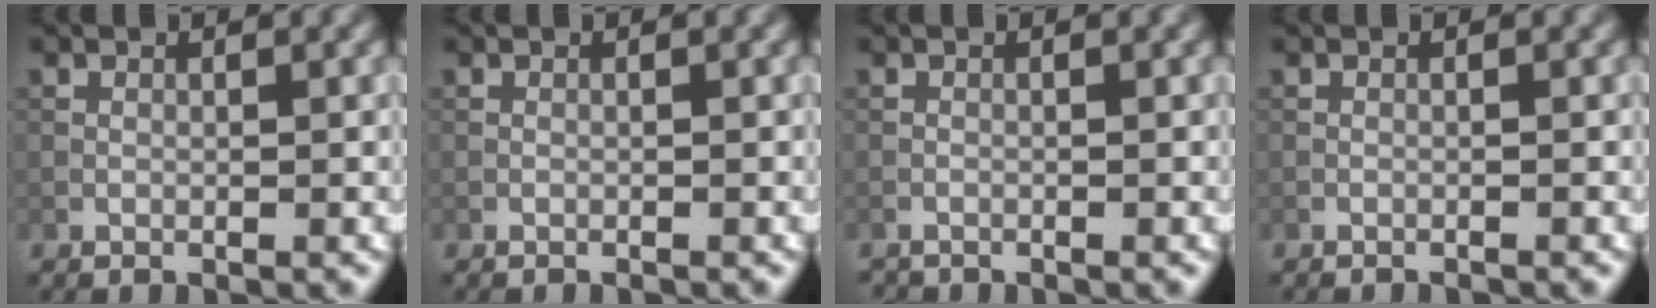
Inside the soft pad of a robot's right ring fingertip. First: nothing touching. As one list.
[{"total": 0.8, "force": [-0.8, 0.1, 0.2], "torque": [0.003, 0.001, -0.012]}, {"total": 0.7, "force": [-0.7, 0.1, -0.1], "torque": [0.004, -0.004, -0.016]}, {"total": 1.3, "force": [-1.3, 0.2, 0.3], "torque": [0.000, 0.000, -0.018]}]